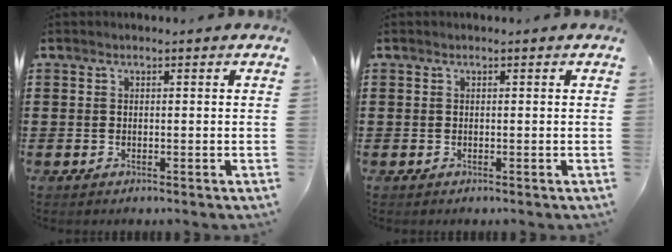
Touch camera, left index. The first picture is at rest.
{"total": 0.0}